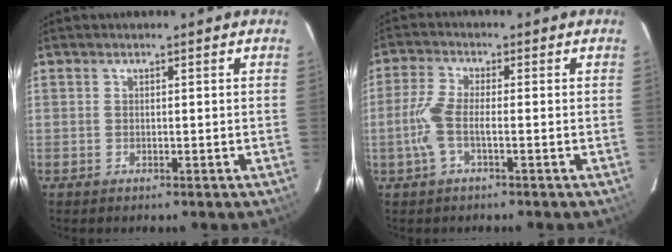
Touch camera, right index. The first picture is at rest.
{"total": 5.5, "force": [-1.5, 1.1, 5.1], "torque": [-0.122, 0.002, -0.030]}